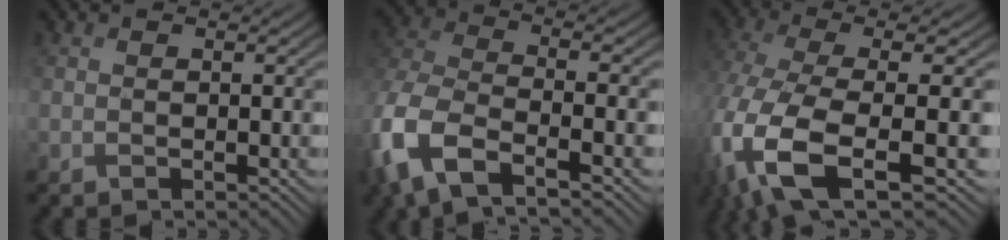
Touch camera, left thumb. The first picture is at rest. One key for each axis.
{"total": 10.0, "fx": -5.2, "fy": 4.0, "fz": 7.6, "tx": -0.190, "ty": -0.019, "tz": -0.115}
{"total": 12.4, "fx": -4.2, "fy": 4.5, "fz": 10.7, "tx": -0.260, "ty": -0.035, "tz": -0.067}